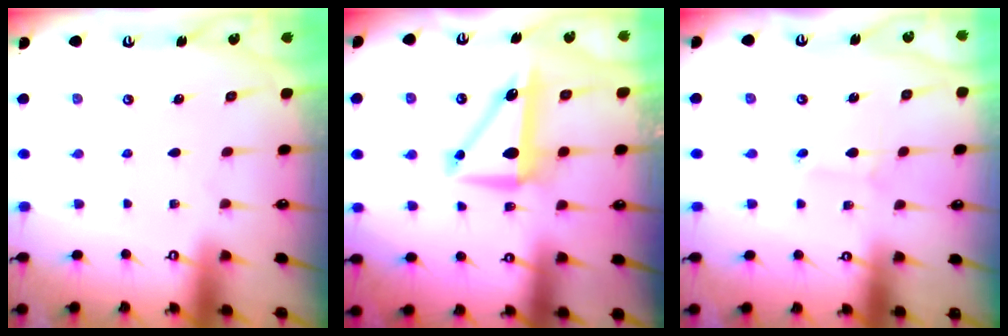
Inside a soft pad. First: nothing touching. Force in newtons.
{"total": 9.0, "press": 8.9, "slide": 1.6}
{"total": 2.9, "press": 2.9, "slide": 0.1}